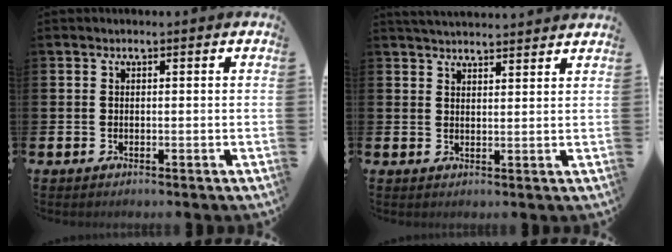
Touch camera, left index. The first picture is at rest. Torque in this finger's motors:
{"motor_torque": [1.07, -1.06, 0.11, 0.12]}